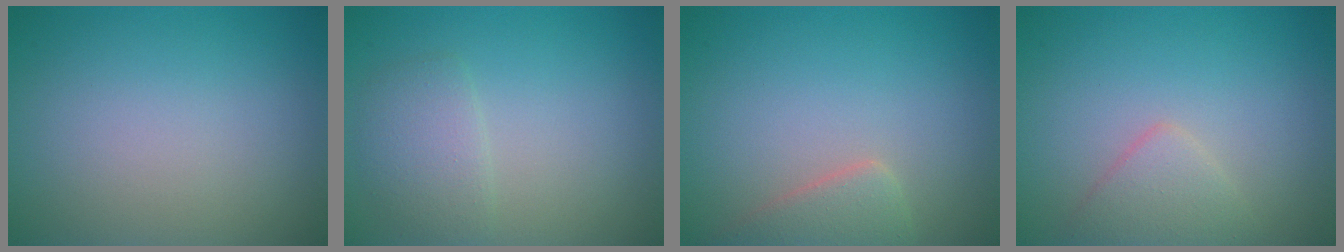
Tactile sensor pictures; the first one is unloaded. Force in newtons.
{"total": 2.3, "press": 2.3, "slide": 0.0}
{"total": 2.6, "press": 2.6, "slide": 0.3}
{"total": 2.1, "press": 2.1, "slide": 0.1}